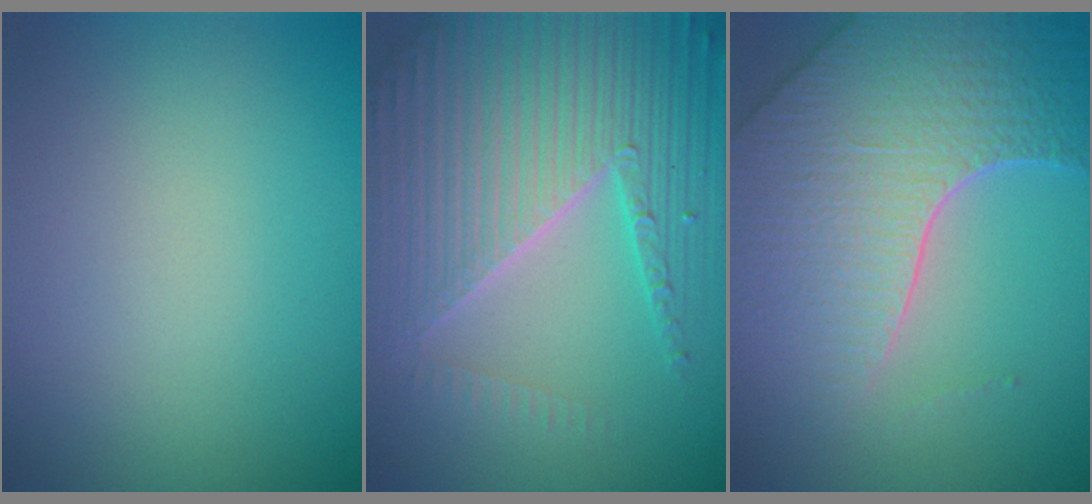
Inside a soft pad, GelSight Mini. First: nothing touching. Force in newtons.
{"total": 7.1, "press": 6.9, "slide": 1.6}
{"total": 6.6, "press": 5.3, "slide": 3.8}